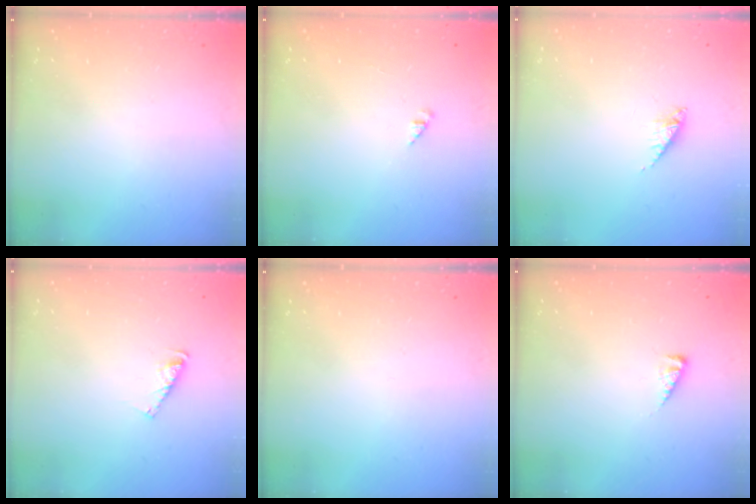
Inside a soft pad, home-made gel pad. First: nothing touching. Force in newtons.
{"total": 2.0, "press": 2.0, "slide": 0.4}
{"total": 4.2, "press": 4.2, "slide": 0.5}
{"total": 4.5, "press": 4.5, "slide": 0.2}
{"total": 0.0}
{"total": 3.2, "press": 3.2, "slide": 0.5}